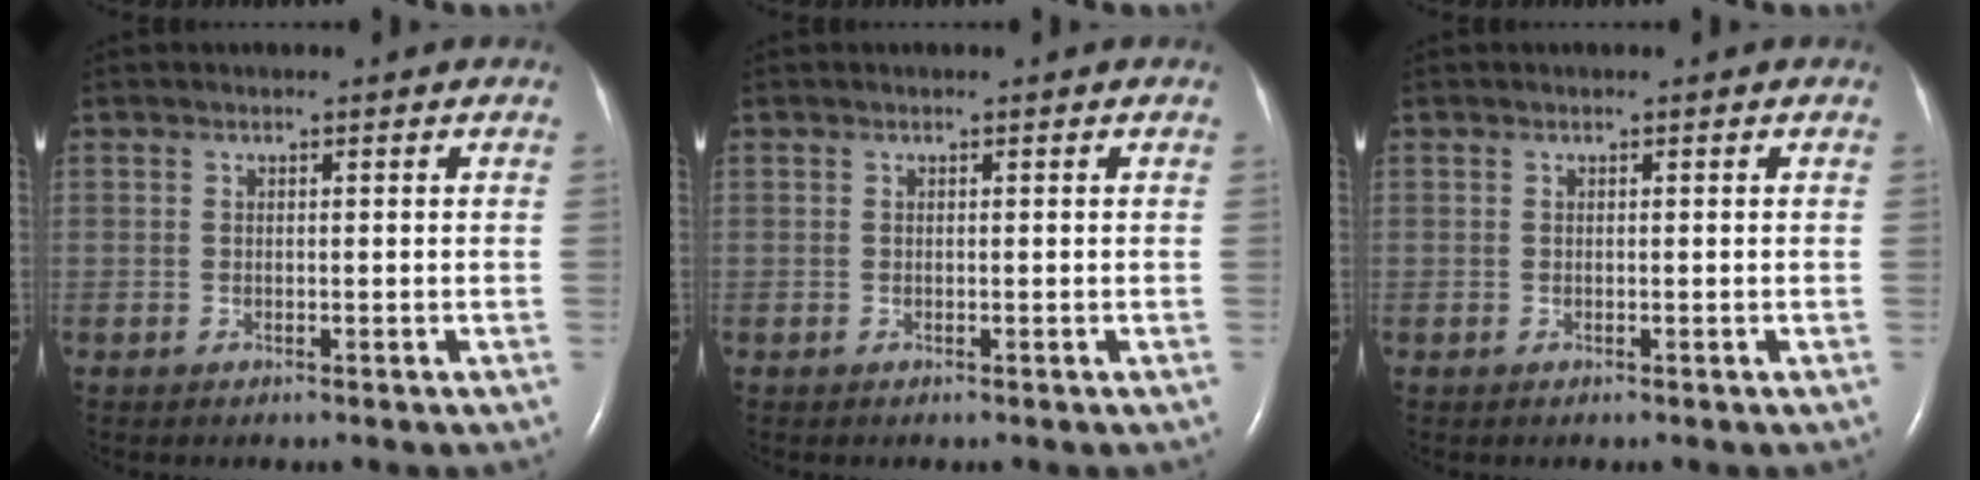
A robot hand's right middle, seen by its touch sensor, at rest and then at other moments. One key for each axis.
{"total": 0.0}
{"total": 0.0}